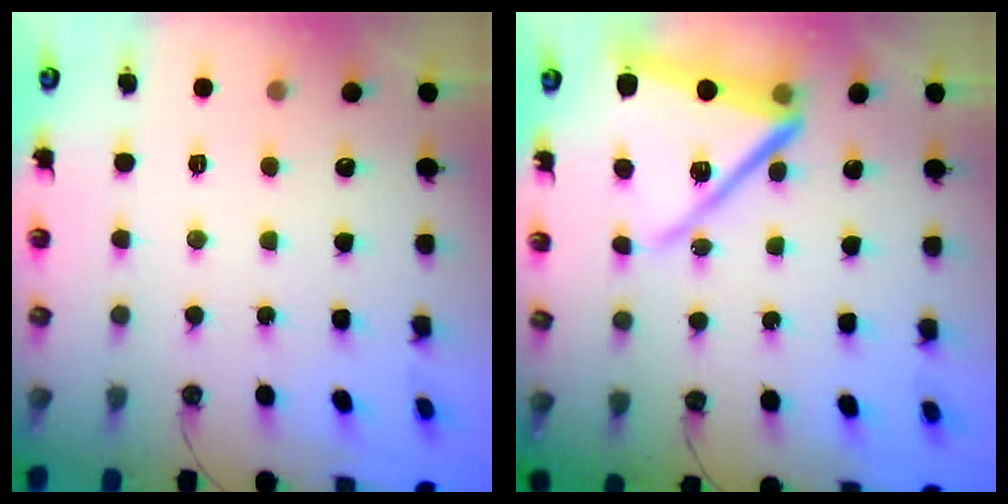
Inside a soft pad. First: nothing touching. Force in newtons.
{"total": 16.5, "press": 16.5, "slide": 1.1}